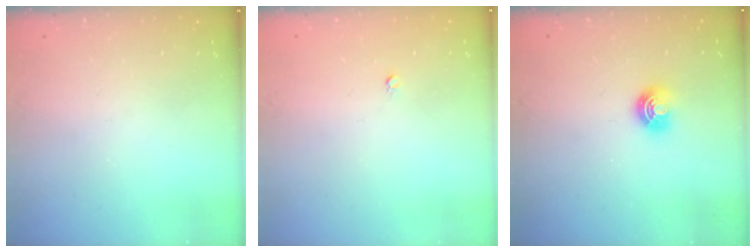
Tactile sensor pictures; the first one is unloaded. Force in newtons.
{"total": 2.5, "press": 2.5, "slide": 0.2}
{"total": 6.6, "press": 6.6, "slide": 0.5}